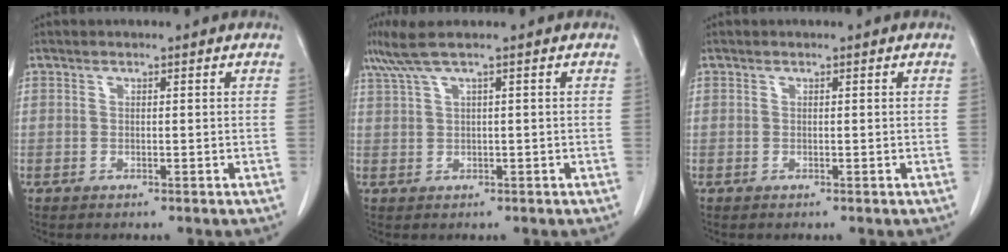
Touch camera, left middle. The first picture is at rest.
{"total": 3.3, "force": [2.2, -0.6, 2.5], "torque": [-0.069, 0.022, 0.052]}
{"total": 0.0}